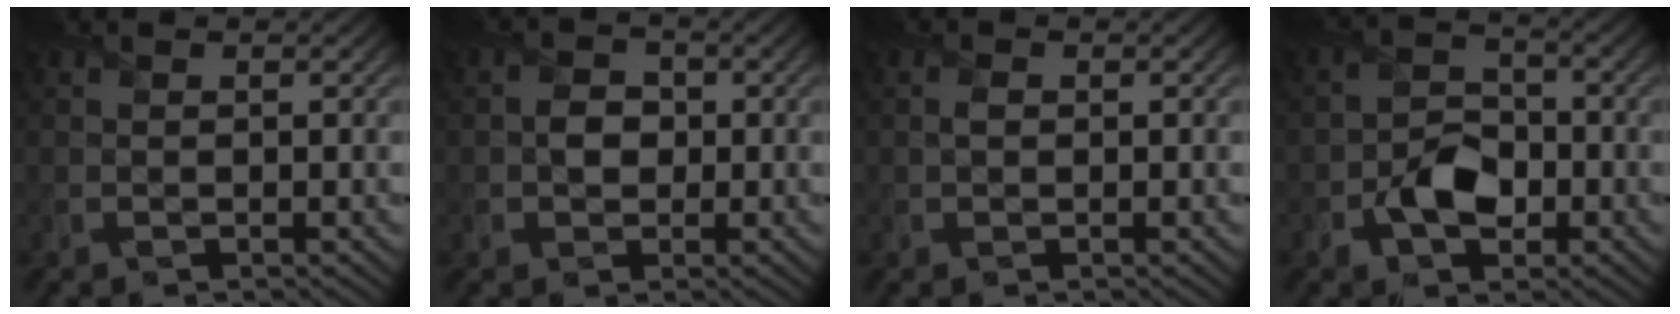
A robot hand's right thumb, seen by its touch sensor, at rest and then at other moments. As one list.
[{"total": 2.3, "force": [-0.4, 2.0, 1.0], "torque": [-0.014, -0.003, -0.014]}, {"total": 0.7, "force": [0.0, 0.6, 0.4], "torque": [-0.009, 0.000, -0.003]}, {"total": 5.3, "force": [-2.0, 3.7, 3.3], "torque": [-0.056, -0.001, -0.041]}]